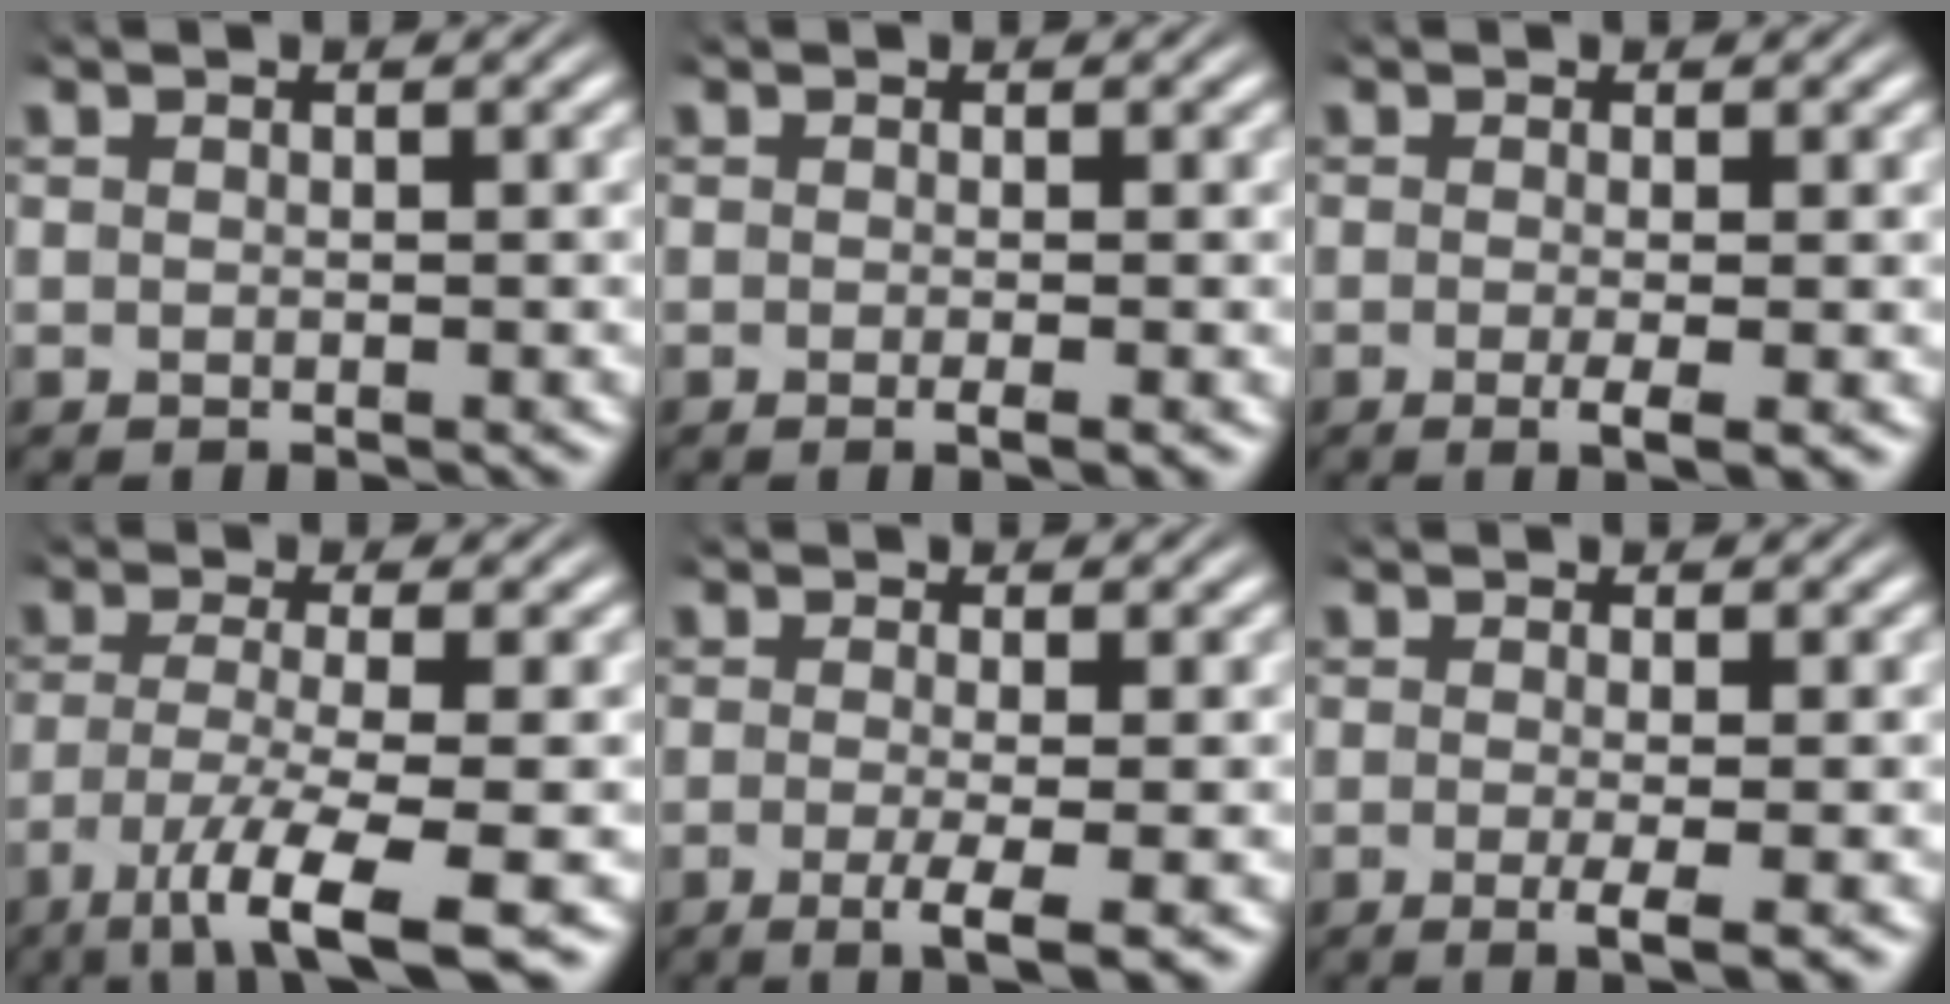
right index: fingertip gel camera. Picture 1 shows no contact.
{"total": 1.1, "force": [-0.6, 0.1, 0.9], "torque": [-0.013, 0.003, -0.012]}
{"total": 2.4, "force": [-1.1, 0.2, 2.2], "torque": [-0.034, -0.009, -0.015]}
{"total": 8.6, "force": [-5.8, 1.8, 6.1], "torque": [-0.105, -0.044, -0.071]}
{"total": 4.1, "force": [-2.2, 0.6, 3.4], "torque": [-0.061, -0.022, -0.028]}
{"total": 3.0, "force": [-1.4, 0.3, 2.7], "torque": [-0.045, -0.014, -0.018]}